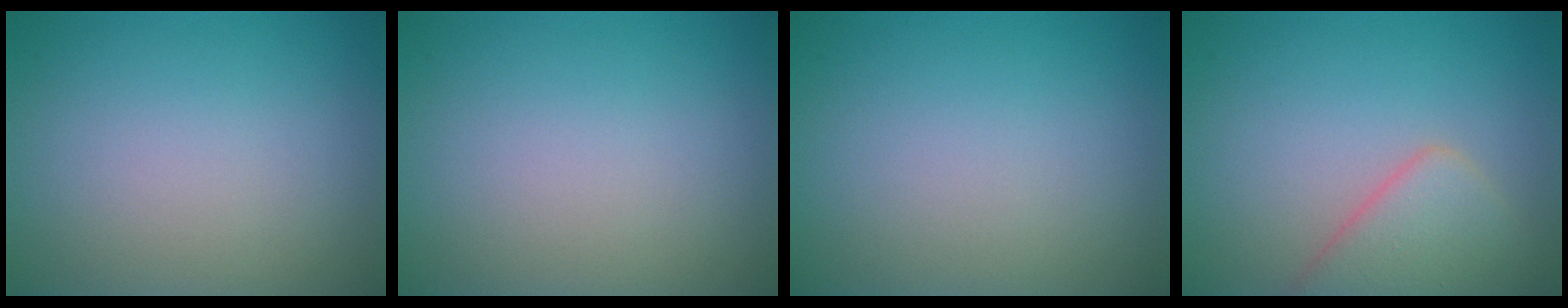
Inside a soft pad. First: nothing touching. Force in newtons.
{"total": 0.0}
{"total": 0.0}
{"total": 3.9, "press": 3.9, "slide": 0.3}